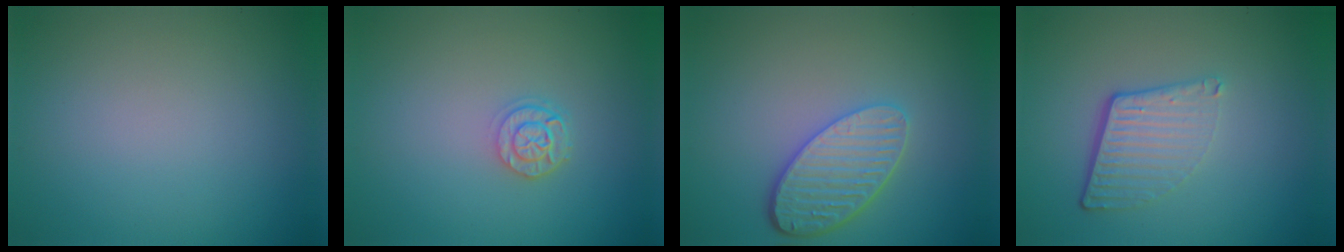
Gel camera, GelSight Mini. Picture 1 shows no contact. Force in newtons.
{"total": 2.2, "press": 1.8, "slide": 1.2}
{"total": 4.8, "press": 3.9, "slide": 2.8}
{"total": 4.4, "press": 2.9, "slide": 3.3}